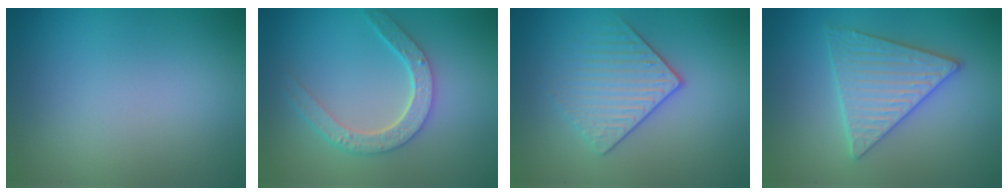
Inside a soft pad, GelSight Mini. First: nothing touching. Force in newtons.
{"total": 4.3, "press": 3.4, "slide": 2.6}
{"total": 3.4, "press": 2.9, "slide": 1.9}
{"total": 4.0, "press": 4.0, "slide": 0.5}